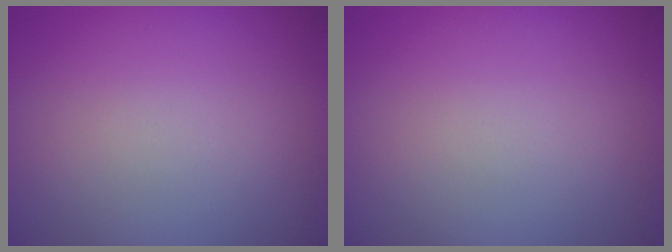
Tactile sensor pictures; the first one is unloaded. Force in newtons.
{"total": 0.0}